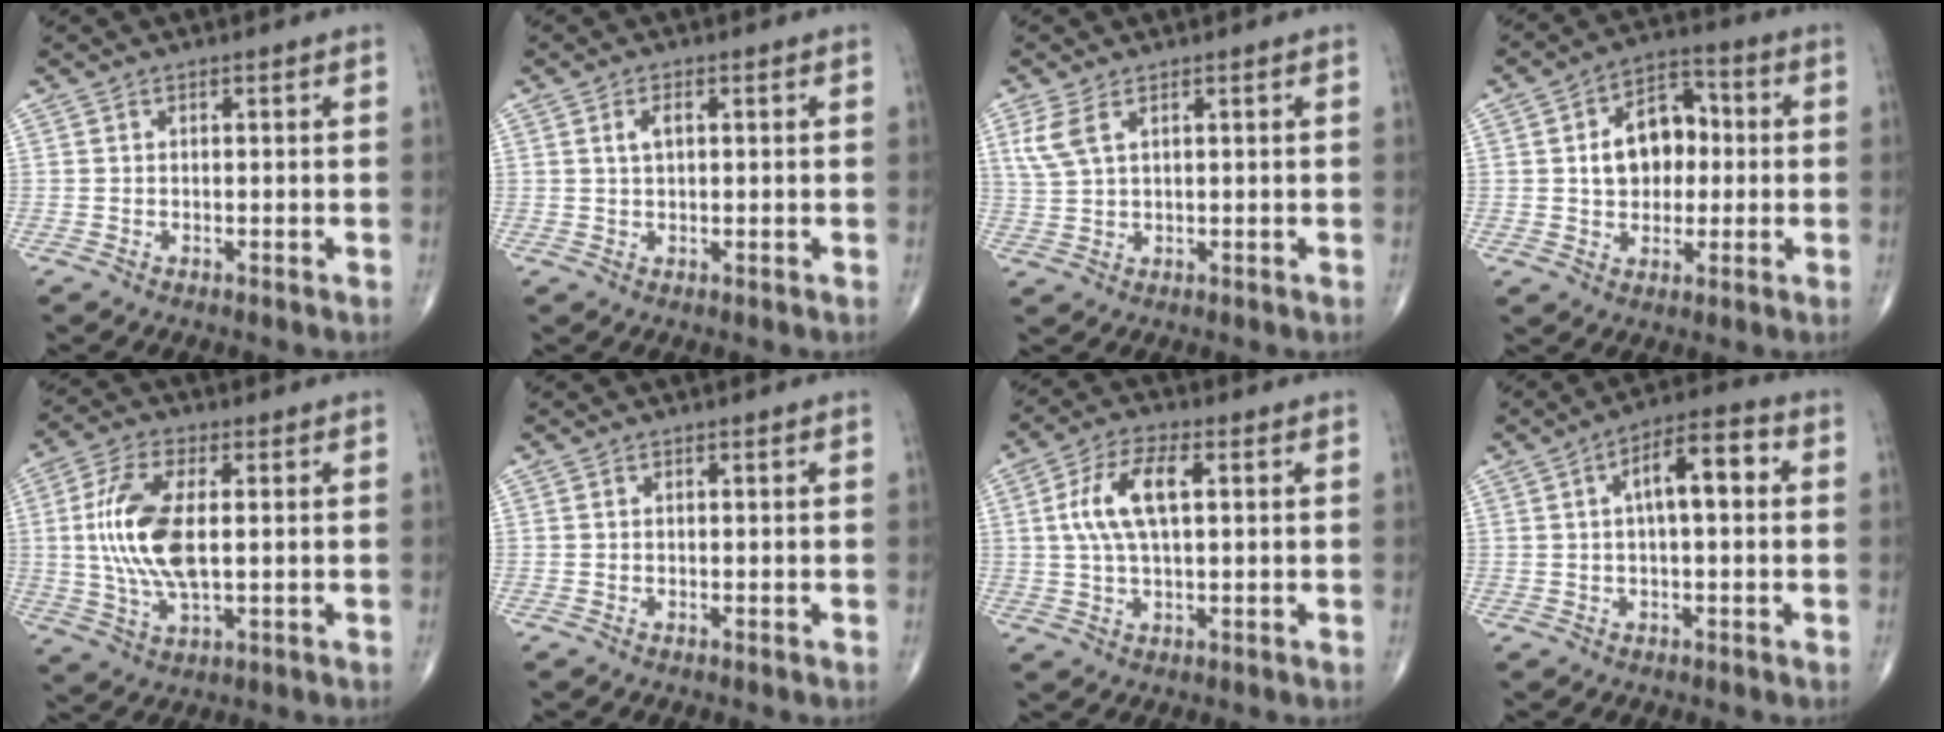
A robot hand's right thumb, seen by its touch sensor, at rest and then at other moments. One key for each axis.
{"total": 2.4, "fx": 0.7, "fy": 1.2, "fz": 2.0, "tx": -0.039, "ty": 0.003, "tz": 0.014}
{"total": 4.4, "fx": 2.1, "fy": 1.9, "fz": 3.3, "tx": -0.086, "ty": 0.003, "tz": 0.053}
{"total": 11.4, "fx": 0.7, "fy": 8.1, "fz": 7.9, "tx": -0.091, "ty": 0.025, "tz": 0.007}
{"total": 13.5, "fx": 1.0, "fy": 6.0, "fz": 12.0, "tx": -0.255, "ty": -0.002, "tz": 0.021}
{"total": 0.0}
{"total": 9.8, "fx": 2.0, "fy": 4.2, "fz": 8.7, "tx": -0.178, "ty": 0.013, "tz": 0.034}
{"total": 9.5, "fx": 1.7, "fy": 3.6, "fz": 8.6, "tx": -0.128, "ty": 0.028, "tz": 0.017}